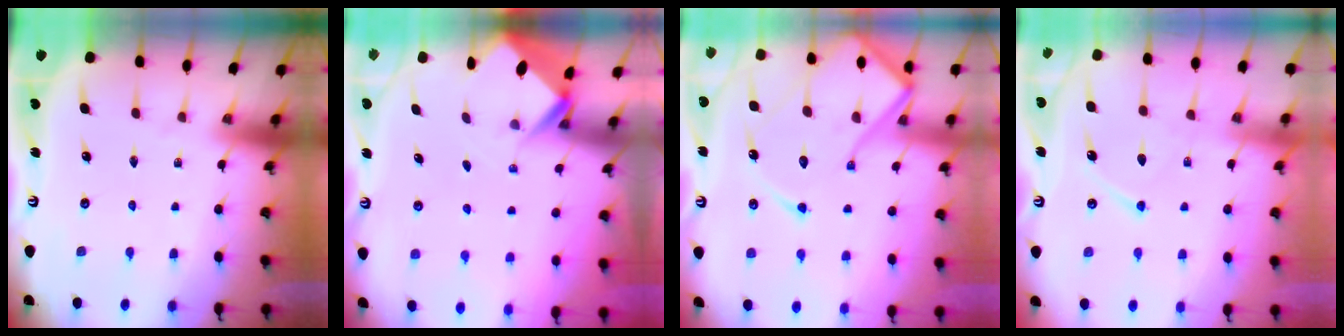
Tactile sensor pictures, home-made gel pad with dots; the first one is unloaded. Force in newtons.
{"total": 3.0, "press": 2.9, "slide": 0.4}
{"total": 17.8, "press": 17.7, "slide": 1.8}
{"total": 10.1, "press": 10.0, "slide": 0.9}